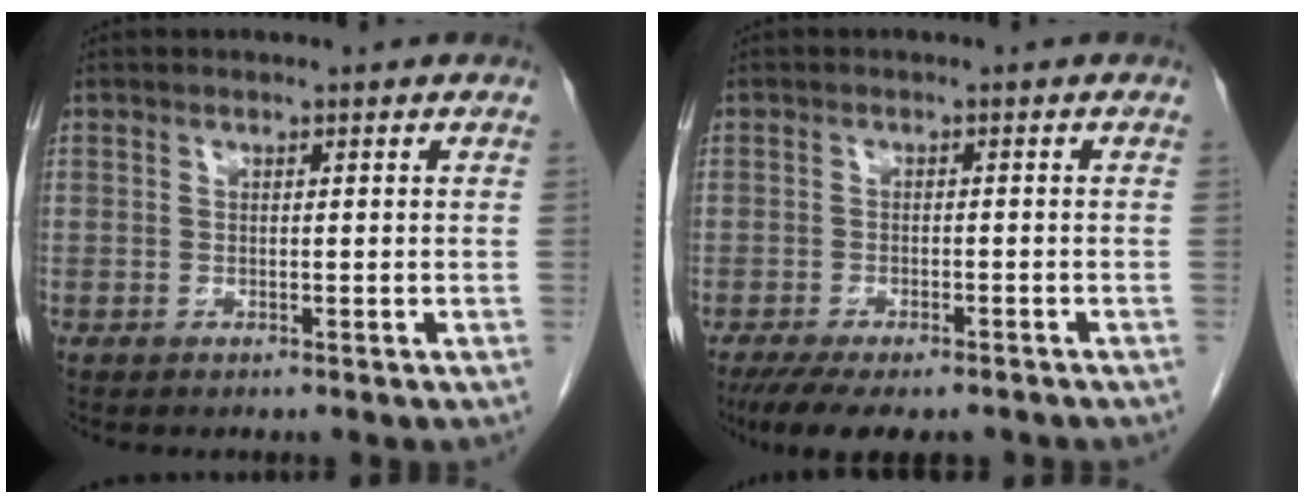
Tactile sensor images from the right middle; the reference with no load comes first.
{"total": 11.1, "force": [-8.8, 3.4, 5.9], "torque": [-0.095, -0.013, -0.126]}